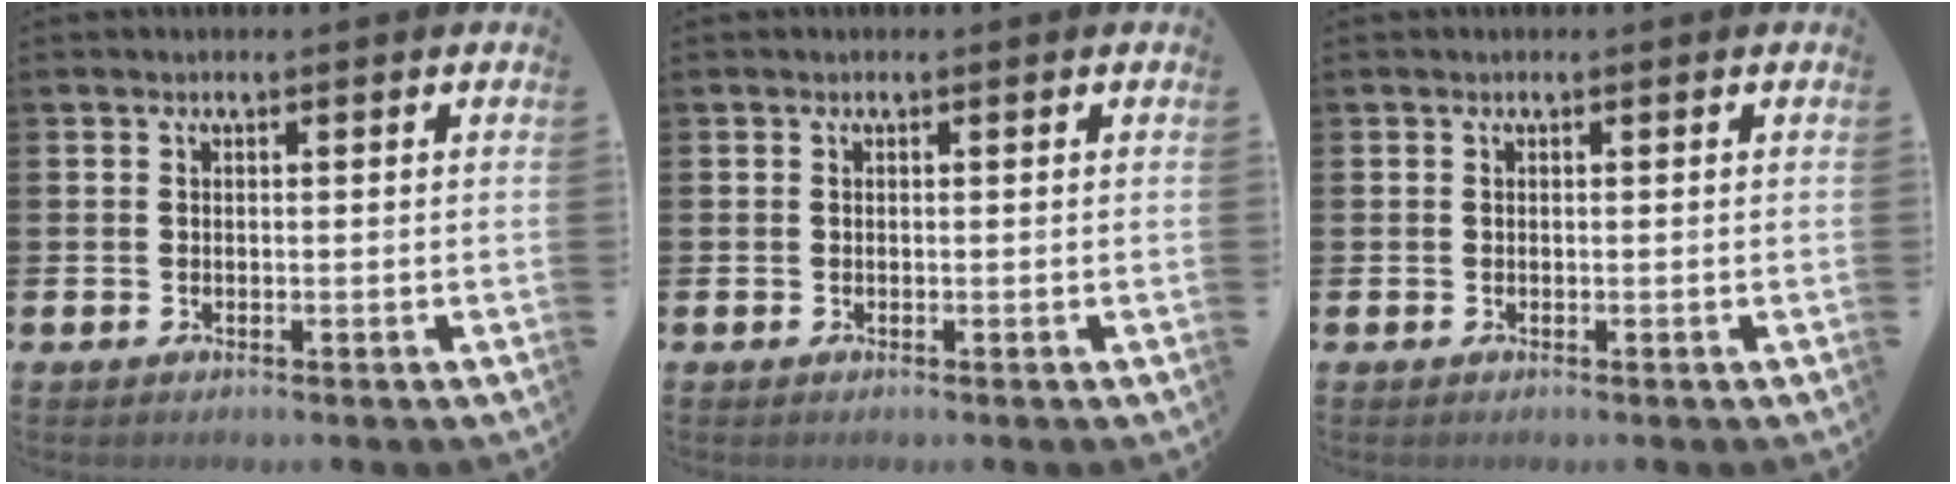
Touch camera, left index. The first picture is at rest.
{"total": 0.0}
{"total": 0.0}